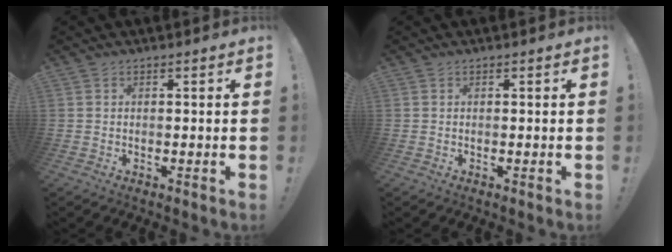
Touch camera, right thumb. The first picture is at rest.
{"total": 0.0}